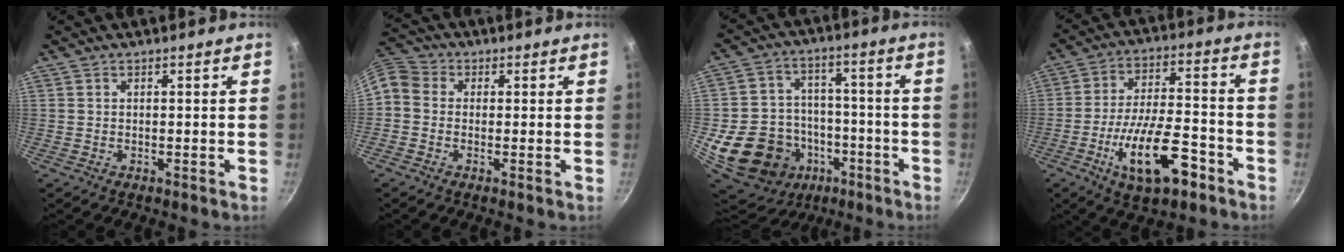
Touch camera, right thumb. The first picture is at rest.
{"total": 5.9, "force": [-1.0, 4.9, 3.1], "torque": [-0.066, 0.031, -0.038]}
{"total": 20.7, "force": [-7.3, 17.4, 8.5], "torque": [-0.143, 0.051, -0.100]}
{"total": 16.1, "force": [-7.3, 6.5, 12.8], "torque": [-0.209, 0.039, -0.123]}